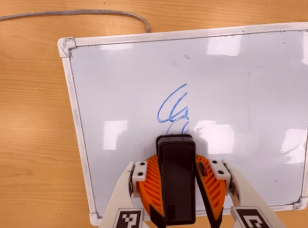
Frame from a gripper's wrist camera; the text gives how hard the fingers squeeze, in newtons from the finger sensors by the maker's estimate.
{"total": 8.6, "left": 8.4, "right": 8.8}